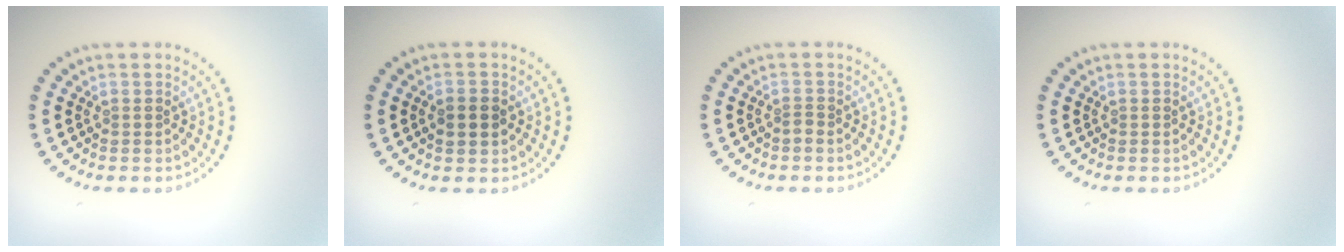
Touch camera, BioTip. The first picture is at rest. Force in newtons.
{"total": 2.7, "press": 2.7, "slide": 0.2}
{"total": 0.7, "press": 0.5, "slide": 0.6}
{"total": 0.0}